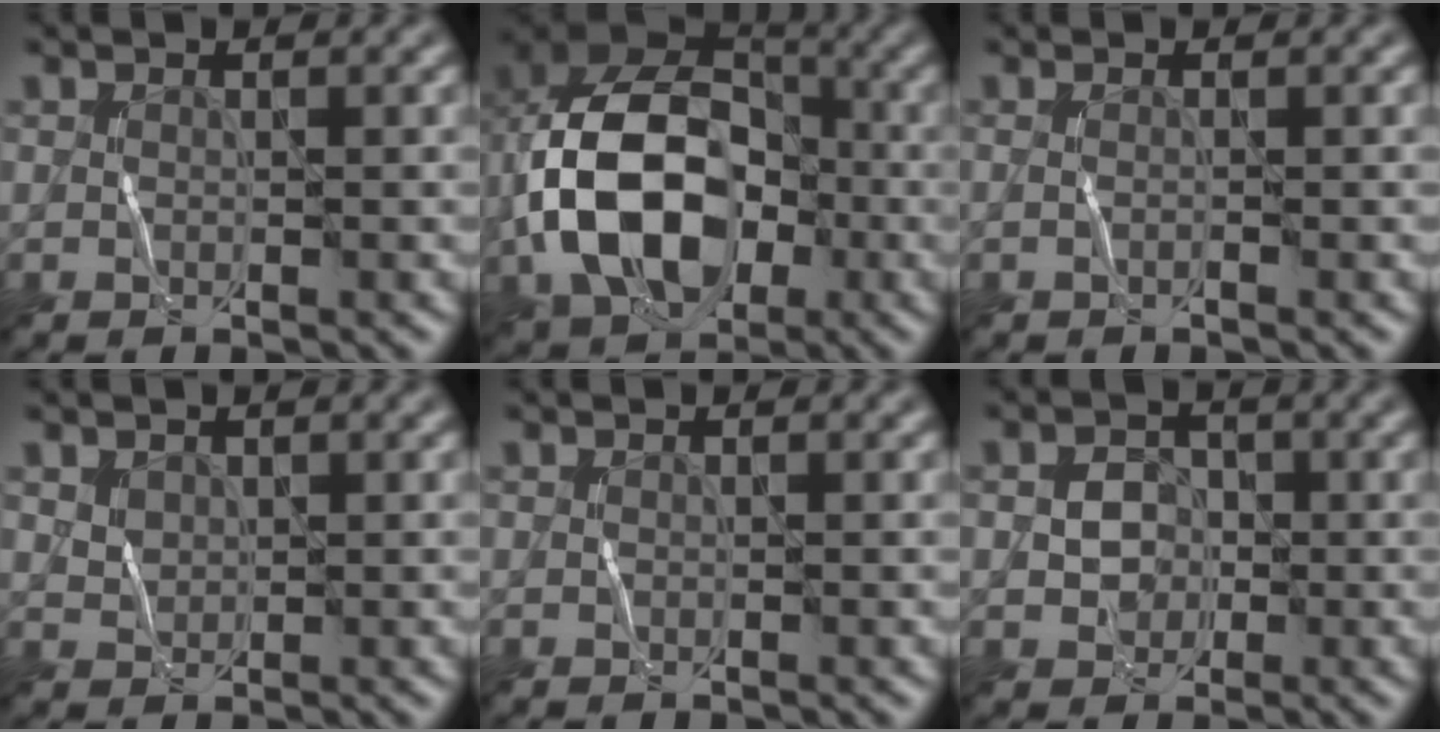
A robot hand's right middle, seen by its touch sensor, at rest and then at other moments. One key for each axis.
{"total": 13.3, "fx": -2.6, "fy": 9.1, "fz": 9.4, "tx": -0.193, "ty": 0.001, "tz": -0.057}
{"total": 0.6, "fx": -0.1, "fy": 0.2, "fz": 0.6, "tx": -0.008, "ty": -0.006, "tz": -0.010}
{"total": 1.1, "fx": 0.7, "fy": 0.9, "fz": 0.3, "tx": -0.008, "ty": -0.001, "tz": 0.019}
{"total": 0.0}
{"total": 2.5, "fx": -0.2, "fy": 2.2, "fz": 1.2, "tx": -0.019, "ty": 0.003, "tz": -0.006}